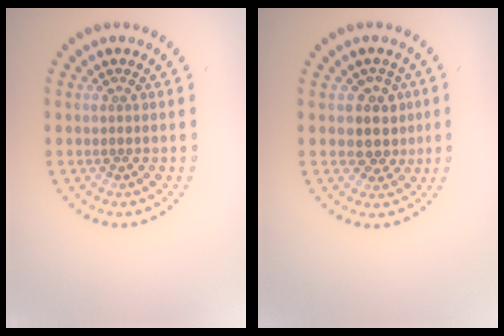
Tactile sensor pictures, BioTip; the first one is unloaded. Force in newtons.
{"total": 2.9, "press": 2.5, "slide": 1.6}